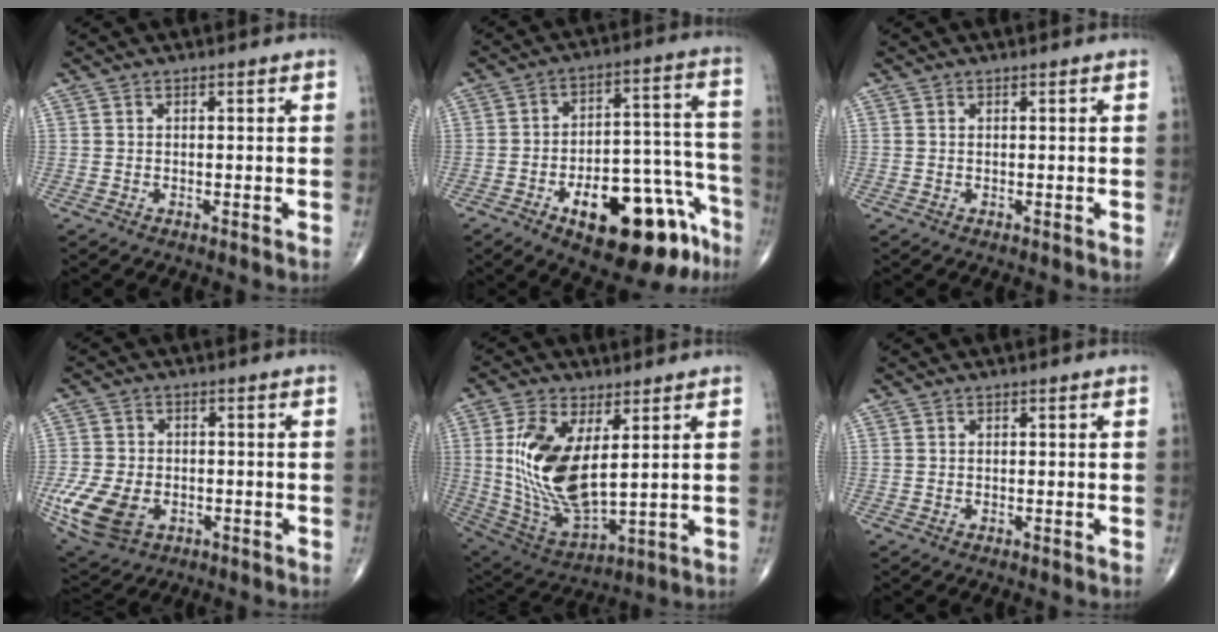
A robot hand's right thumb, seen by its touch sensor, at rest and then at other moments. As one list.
[{"total": 21.2, "force": [-11.7, 9.0, 15.2], "torque": [-0.149, 0.096, -0.157]}, {"total": 0.0}, {"total": 11.7, "force": [-3.8, 8.0, 7.7], "torque": [-0.164, 0.001, -0.061]}, {"total": 17.4, "force": [3.4, 8.2, 15.0], "torque": [-0.292, -0.023, 0.079]}, {"total": 0.0}]